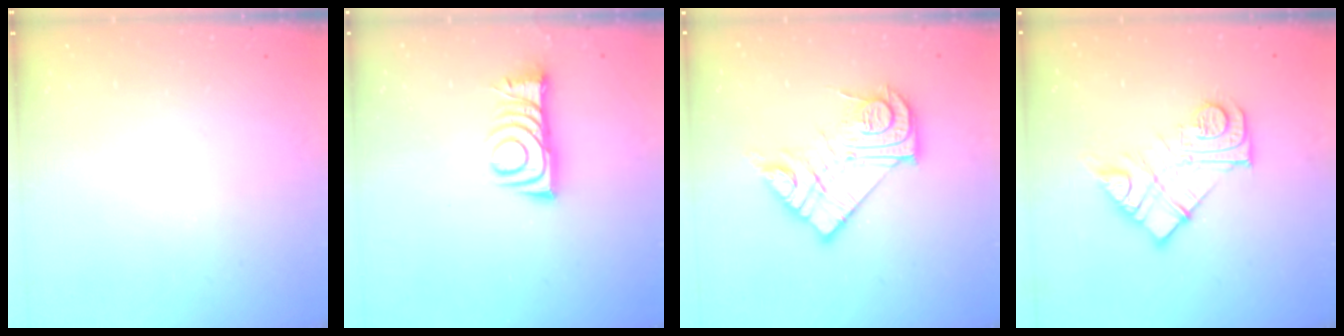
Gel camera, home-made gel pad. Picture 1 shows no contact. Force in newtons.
{"total": 8.8, "press": 8.8, "slide": 0.6}
{"total": 16.9, "press": 16.9, "slide": 1.5}
{"total": 13.9, "press": 13.8, "slide": 0.9}